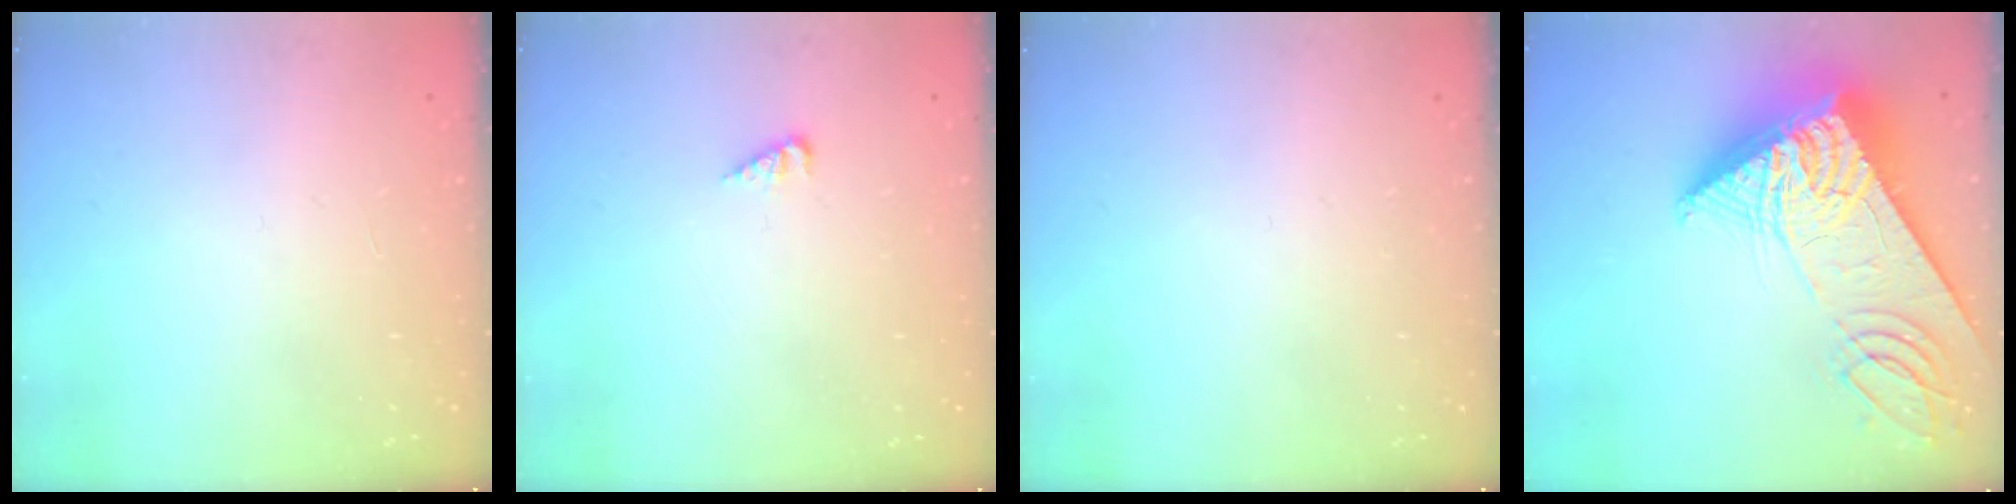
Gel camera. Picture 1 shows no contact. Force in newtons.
{"total": 2.6, "press": 2.6, "slide": 0.2}
{"total": 0.0}
{"total": 20.0, "press": 19.8, "slide": 2.3}